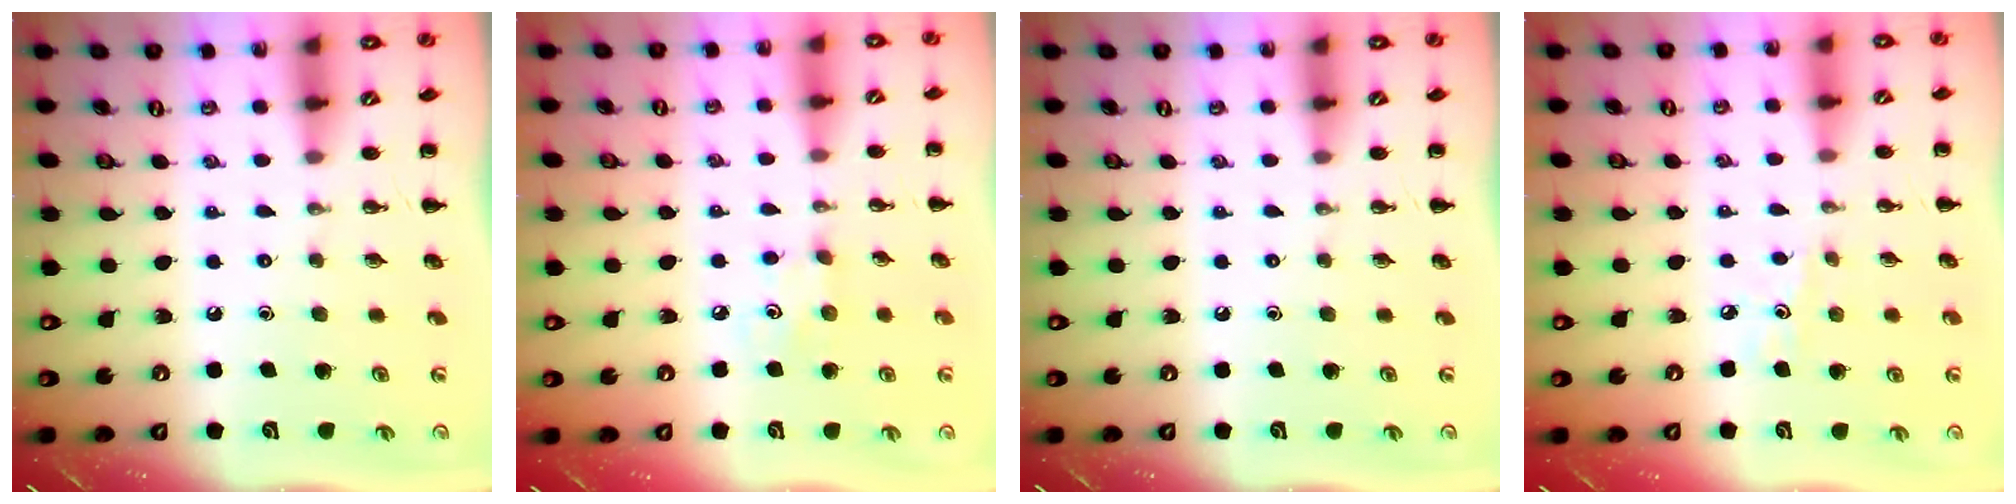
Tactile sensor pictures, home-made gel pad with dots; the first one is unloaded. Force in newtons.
{"total": 3.7, "press": 3.6, "slide": 0.8}
{"total": 0.0}
{"total": 4.4, "press": 4.2, "slide": 1.4}